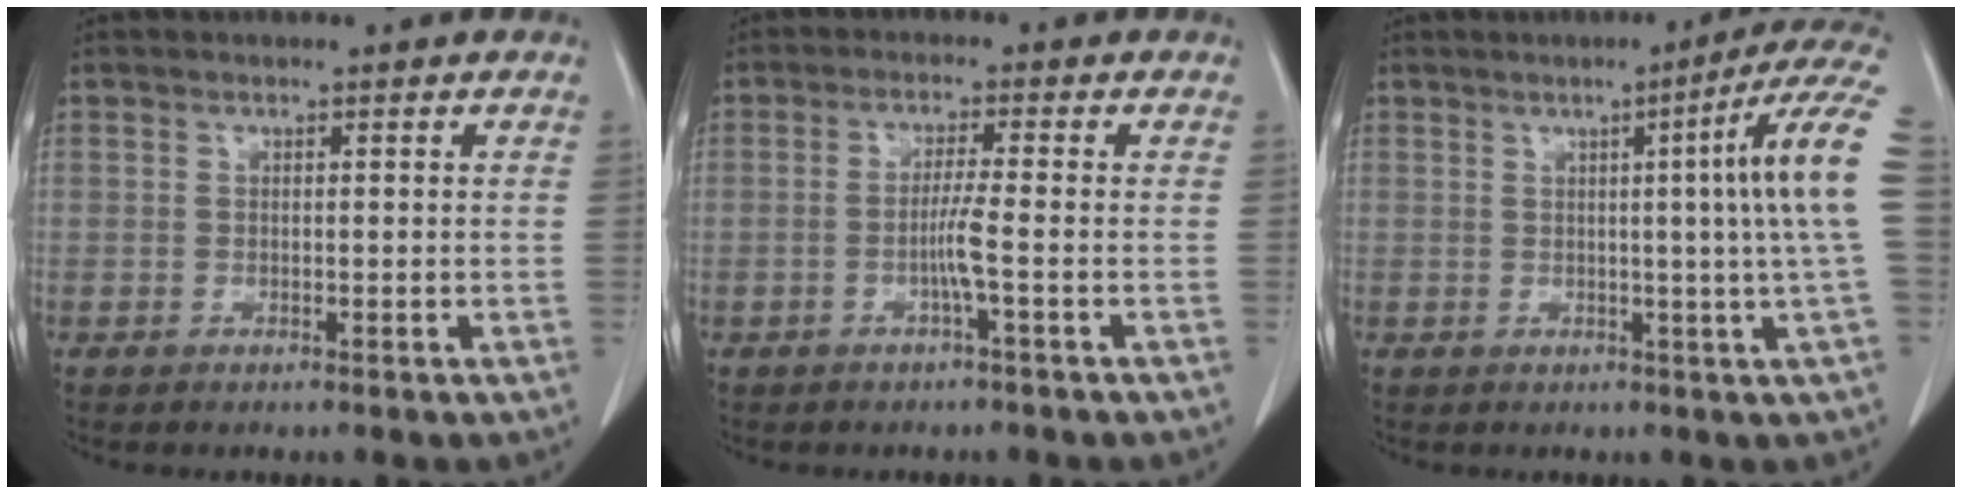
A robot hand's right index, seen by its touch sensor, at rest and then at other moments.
{"total": 3.3, "force": [-1.1, -0.7, 3.0], "torque": [-0.060, -0.001, -0.021]}
{"total": 11.0, "force": [1.0, -2.5, 10.7], "torque": [-0.126, 0.004, 0.007]}